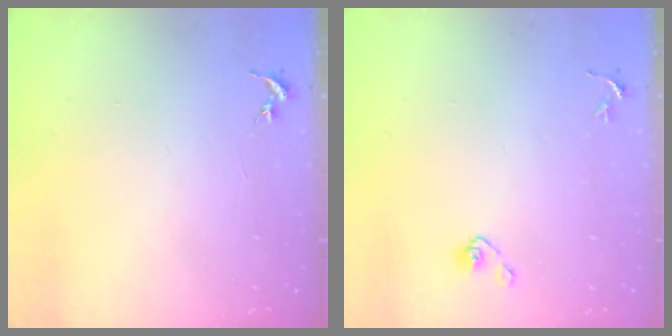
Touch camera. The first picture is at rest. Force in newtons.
{"total": 4.9, "press": 4.6, "slide": 1.8}